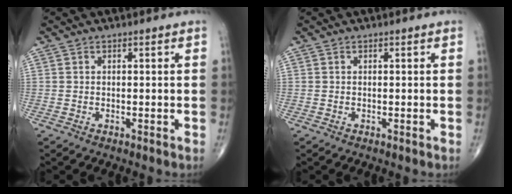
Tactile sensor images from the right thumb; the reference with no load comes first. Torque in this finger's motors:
{"motor_torque": [-0.24, -0.38, 0.13, 0.04, -0.03]}